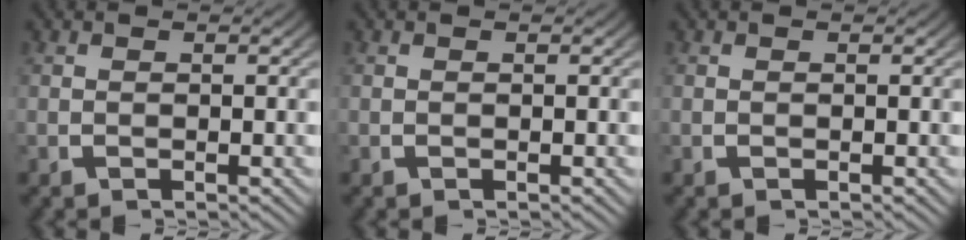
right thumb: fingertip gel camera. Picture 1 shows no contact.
{"total": 0.0}
{"total": 0.0}